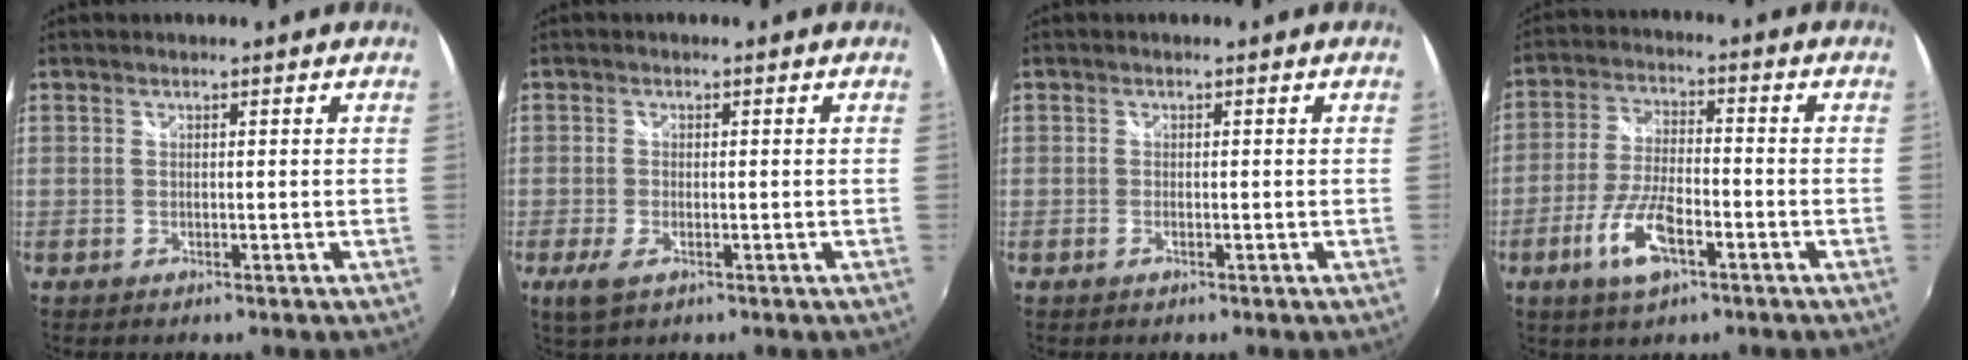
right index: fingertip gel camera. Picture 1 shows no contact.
{"total": 3.5, "force": [-1.8, 1.4, 2.7], "torque": [-0.059, -0.009, -0.031]}
{"total": 0.7, "force": [-0.4, 0.3, 0.4], "torque": [-0.009, -0.003, -0.008]}
{"total": 9.9, "force": [-4.8, 3.3, 8.0], "torque": [-0.169, -0.008, -0.090]}